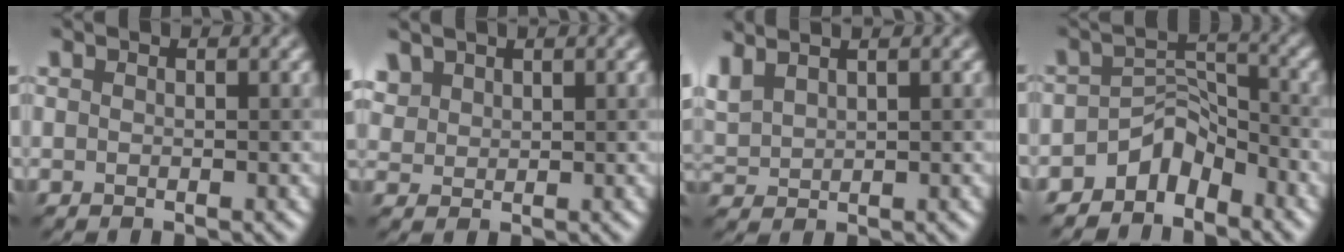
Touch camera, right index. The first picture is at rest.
{"total": 1.9, "force": [1.6, 1.0, 0.5], "torque": [-0.018, 0.006, 0.039]}
{"total": 3.0, "force": [2.2, 1.0, 1.8], "torque": [-0.058, 0.017, 0.055]}
{"total": 3.9, "force": [-3.0, 2.1, 1.6], "torque": [-0.013, 0.011, -0.057]}